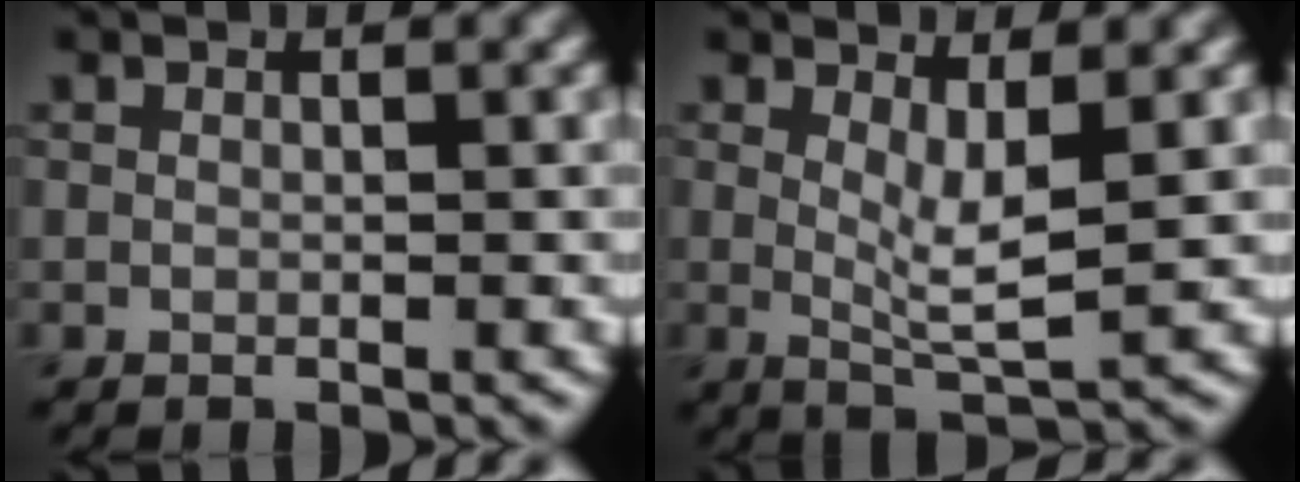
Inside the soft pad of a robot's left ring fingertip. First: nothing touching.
{"total": 3.3, "force": [0.6, 0.7, 3.2], "torque": [-0.061, -0.016, 0.017]}